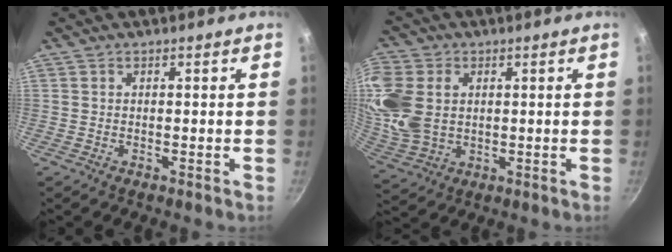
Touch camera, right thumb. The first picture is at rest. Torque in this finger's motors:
{"motor_torque": [0.93, 3.32, 1.62, -0.13, 0.27]}